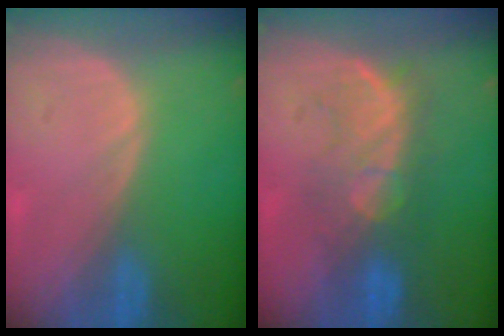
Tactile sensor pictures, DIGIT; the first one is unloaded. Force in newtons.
{"total": 7.7, "press": 7.5, "slide": 1.3}